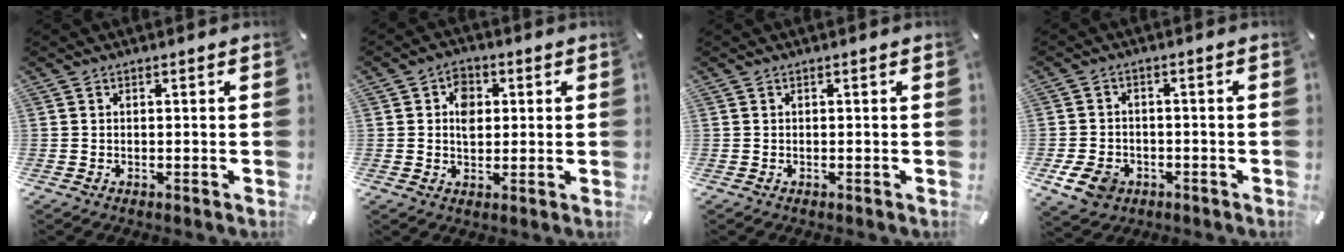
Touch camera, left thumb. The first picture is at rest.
{"total": 5.6, "force": [0.8, 4.4, 3.4], "torque": [-0.039, -0.001, 0.008]}
{"total": 0.0}
{"total": 6.9, "force": [-3.0, 5.3, 3.2], "torque": [-0.067, 0.014, -0.056]}